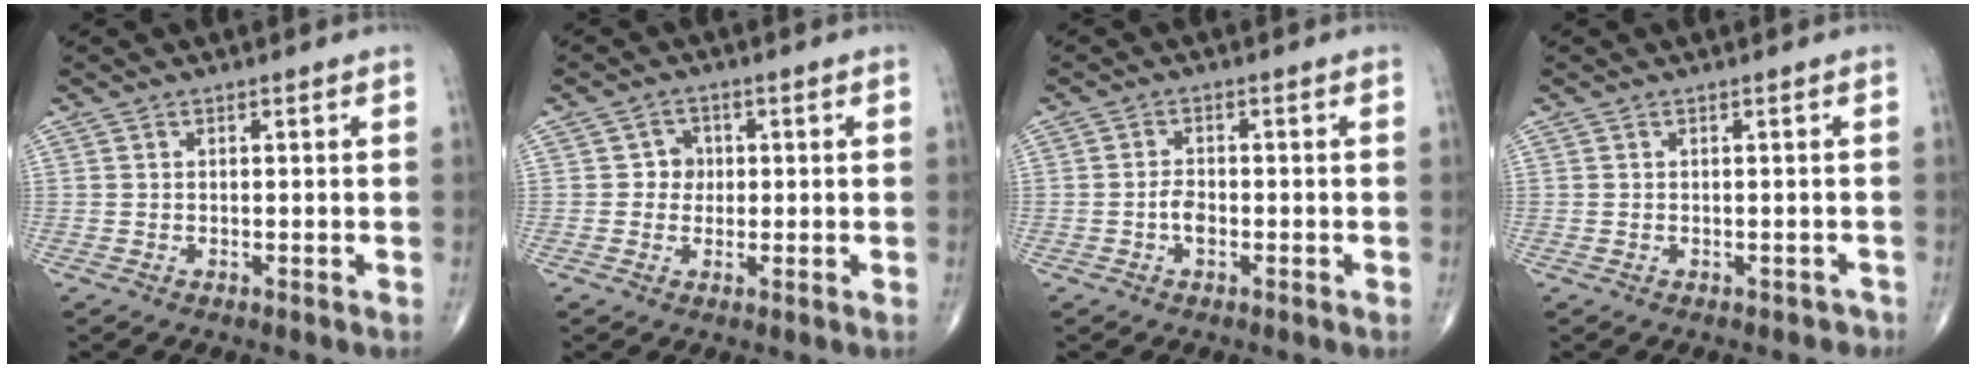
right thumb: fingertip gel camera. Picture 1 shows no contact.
{"total": 3.2, "force": [0.2, 3.0, 1.1], "torque": [0.008, 0.008, -0.004]}
{"total": 2.5, "force": [-0.9, 1.4, 1.9], "torque": [-0.031, 0.007, -0.020]}
{"total": 1.4, "force": [-0.9, 1.0, 0.3], "torque": [-0.007, 0.024, -0.008]}